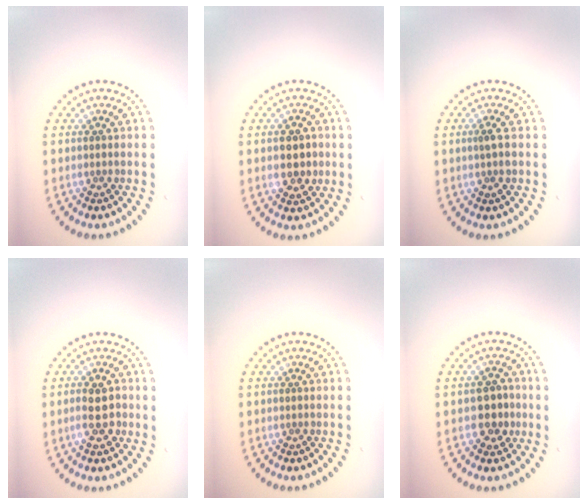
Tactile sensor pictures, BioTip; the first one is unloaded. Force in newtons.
{"total": 2.9, "press": 2.9, "slide": 0.1}
{"total": 1.1, "press": 1.1, "slide": 0.4}
{"total": 2.8, "press": 2.8, "slide": 0.4}
{"total": 0.0}
{"total": 2.7, "press": 2.6, "slide": 0.6}